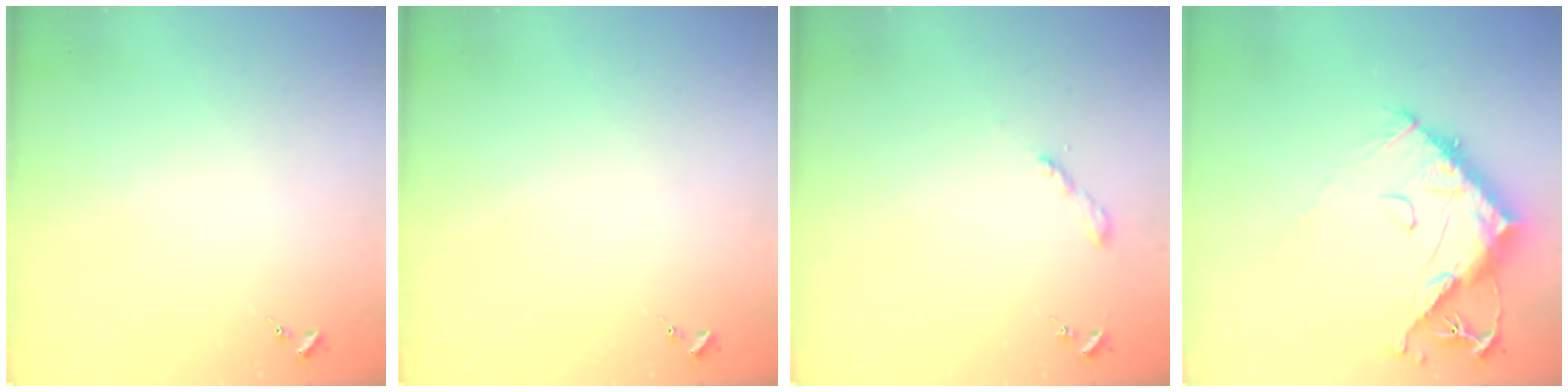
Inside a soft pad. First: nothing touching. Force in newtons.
{"total": 0.0}
{"total": 2.0, "press": 2.0, "slide": 0.2}
{"total": 15.7, "press": 15.6, "slide": 1.4}